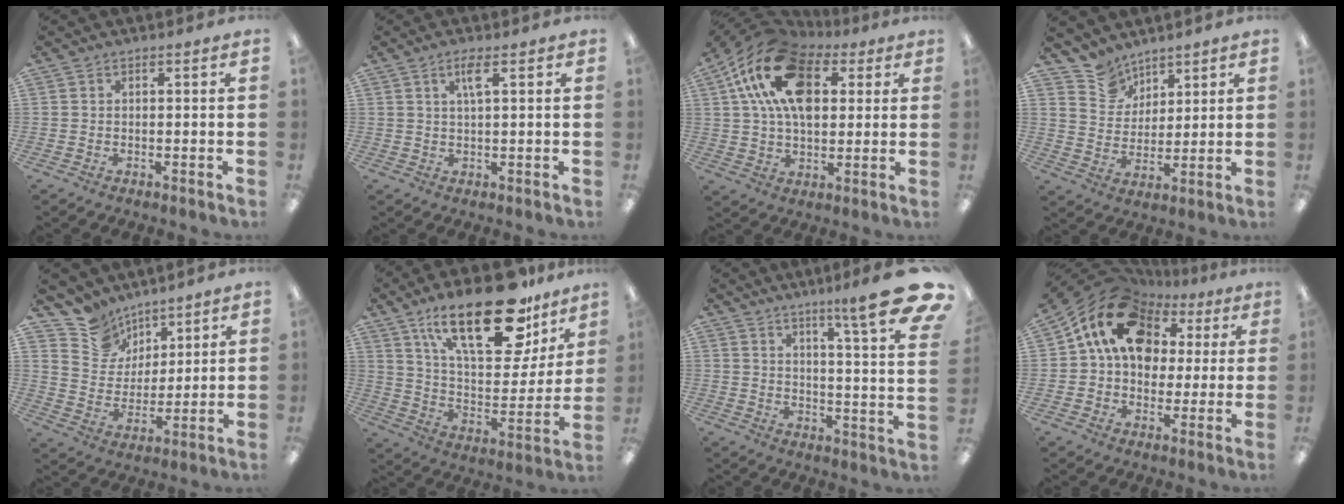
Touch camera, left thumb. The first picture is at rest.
{"total": 3.9, "force": [1.9, 0.8, 3.3], "torque": [-0.065, 0.003, 0.028]}
{"total": 21.0, "force": [7.8, 13.1, 14.4], "torque": [-0.270, -0.009, 0.139]}
{"total": 8.4, "force": [6.8, 5.1, 0.2], "torque": [-0.029, -0.046, 0.133]}
{"total": 11.2, "force": [8.9, 6.7, 0.7], "torque": [-0.037, -0.074, 0.175]}
{"total": 27.5, "force": [16.6, 11.5, 18.7], "torque": [-0.282, -0.093, 0.282]}
{"total": 14.5, "force": [9.6, 1.3, 10.8], "torque": [-0.155, -0.080, 0.144]}
{"total": 17.5, "force": [7.4, 12.8, 9.4], "torque": [-0.158, -0.016, 0.141]}